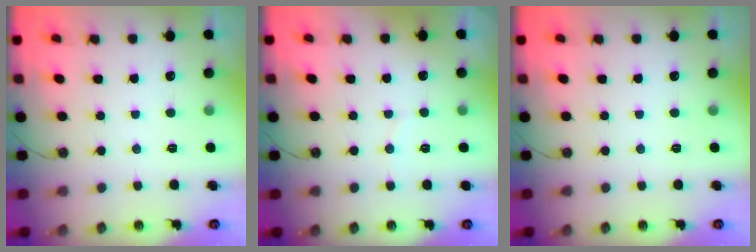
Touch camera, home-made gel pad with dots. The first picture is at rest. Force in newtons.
{"total": 2.3, "press": 2.0, "slide": 1.0}
{"total": 0.0}